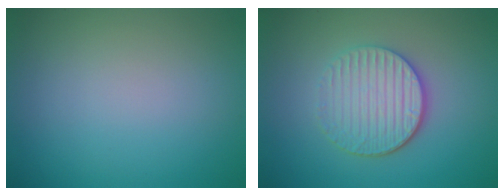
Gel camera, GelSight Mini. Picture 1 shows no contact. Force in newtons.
{"total": 4.3, "press": 3.5, "slide": 2.5}